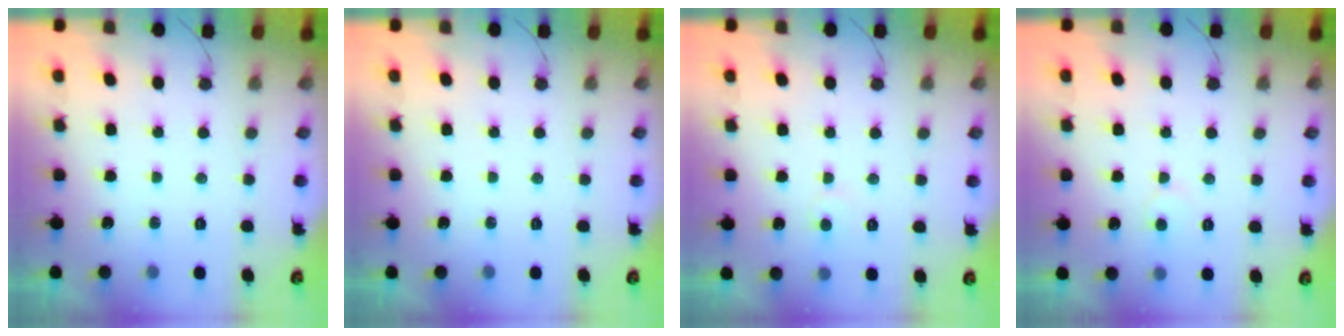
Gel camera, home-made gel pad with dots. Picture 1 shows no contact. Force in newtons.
{"total": 0.0}
{"total": 3.3, "press": 3.3, "slide": 0.2}
{"total": 3.2, "press": 3.1, "slide": 0.3}